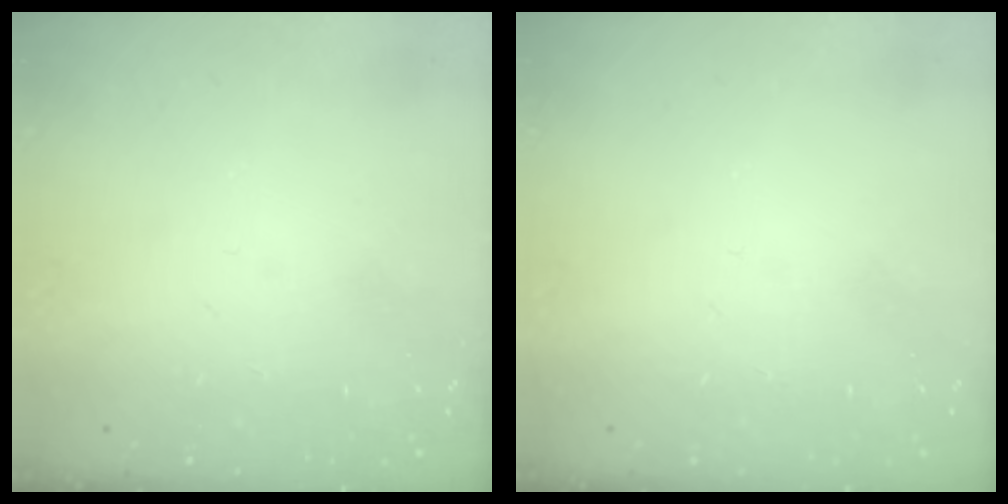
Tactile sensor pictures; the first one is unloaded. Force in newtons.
{"total": 0.0}